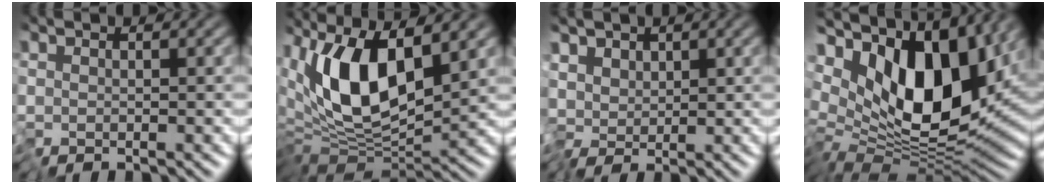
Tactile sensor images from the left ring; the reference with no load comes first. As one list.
[{"total": 10.2, "force": [2.0, 4.0, 9.1], "torque": [-0.177, 0.001, 0.027]}, {"total": 2.0, "force": [0.0, 1.7, 1.0], "torque": [-0.014, 0.012, -0.010]}, {"total": 14.0, "force": [4.4, 6.8, 11.5], "torque": [-0.181, 0.008, 0.068]}]